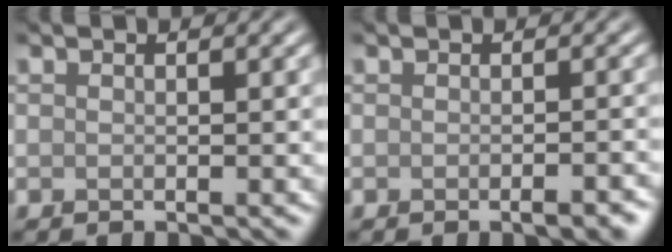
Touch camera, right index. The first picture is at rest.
{"total": 2.0, "force": [-1.0, 0.5, 1.6], "torque": [-0.020, -0.002, -0.012]}